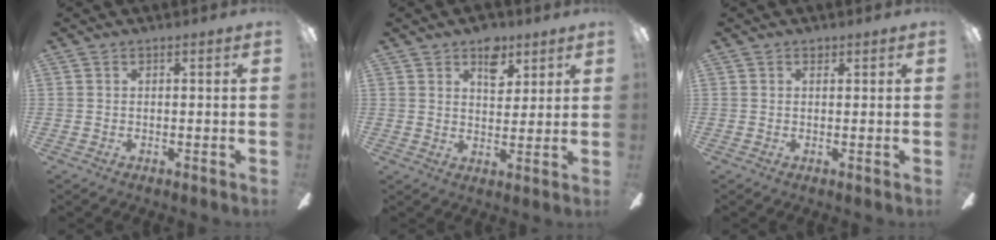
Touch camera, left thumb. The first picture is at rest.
{"total": 7.6, "force": [4.6, 4.7, 4.0], "torque": [-0.033, -0.017, 0.076]}
{"total": 0.8, "force": [0.6, 0.5, 0.2], "torque": [-0.004, 0.002, 0.012]}